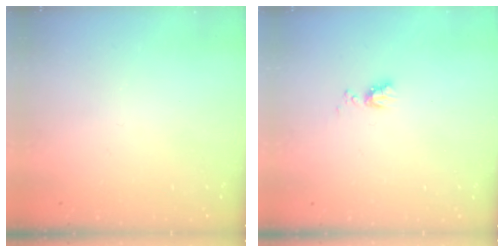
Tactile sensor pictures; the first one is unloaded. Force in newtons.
{"total": 5.7, "press": 5.7, "slide": 0.8}